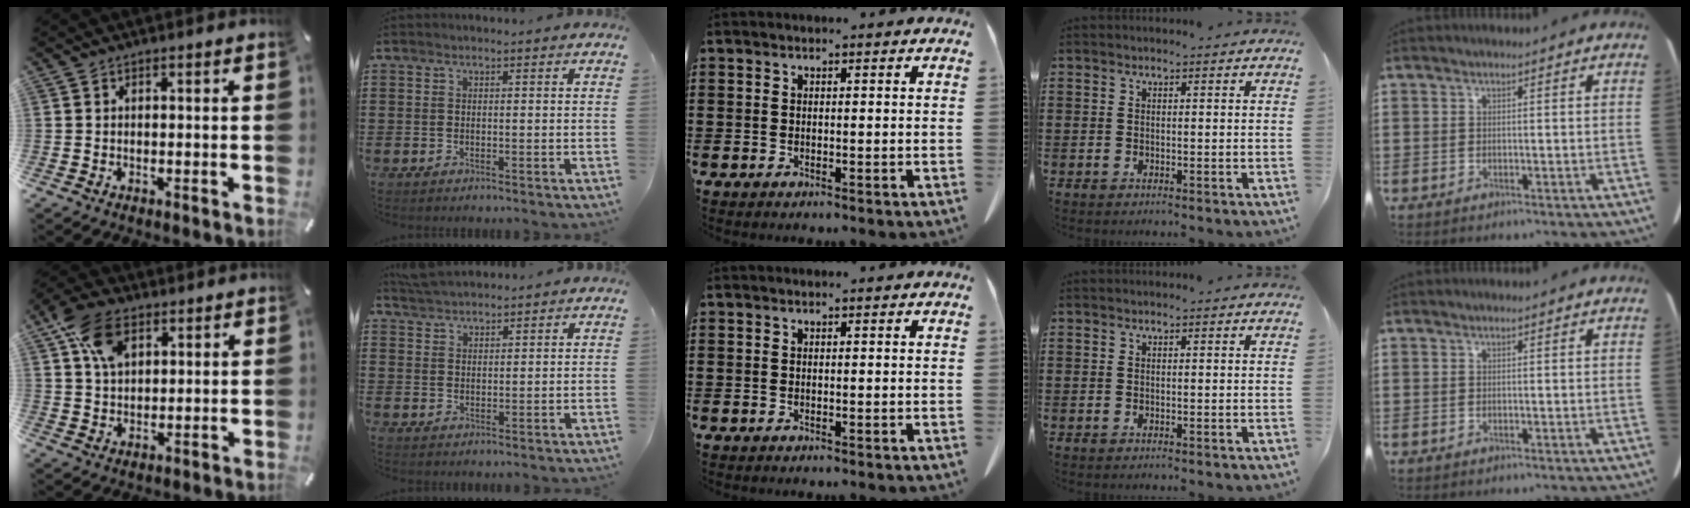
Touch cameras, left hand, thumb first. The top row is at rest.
{"thumb": {"total": 10.9, "force": [4.8, 7.1, 6.7], "torque": [-0.130, 0.000, 0.092]}, "index": {"total": 3.7, "force": [3.6, 0.8, 0.3], "torque": [-0.016, -0.004, 0.072]}}